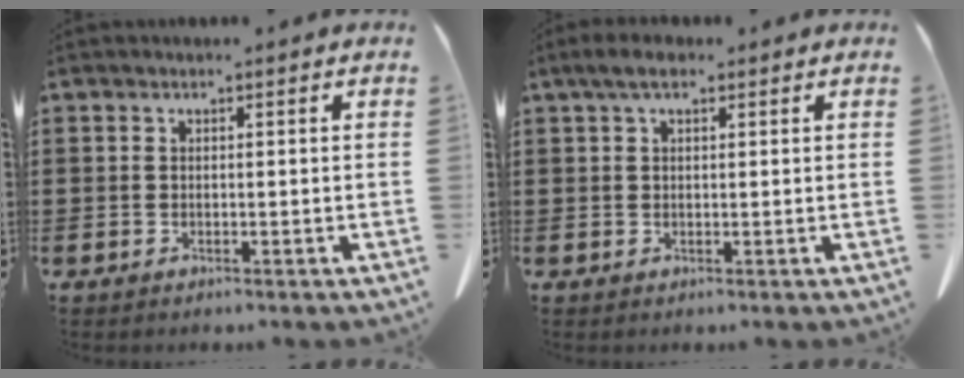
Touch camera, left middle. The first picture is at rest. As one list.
[{"total": 3.0, "force": [1.6, 1.1, 2.3], "torque": [-0.049, 0.005, 0.029]}]